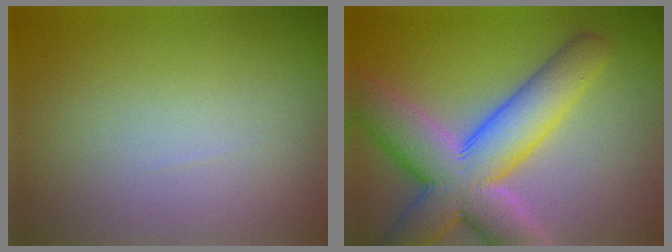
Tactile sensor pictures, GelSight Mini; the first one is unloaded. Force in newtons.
{"total": 11.0, "press": 10.9, "slide": 0.6}